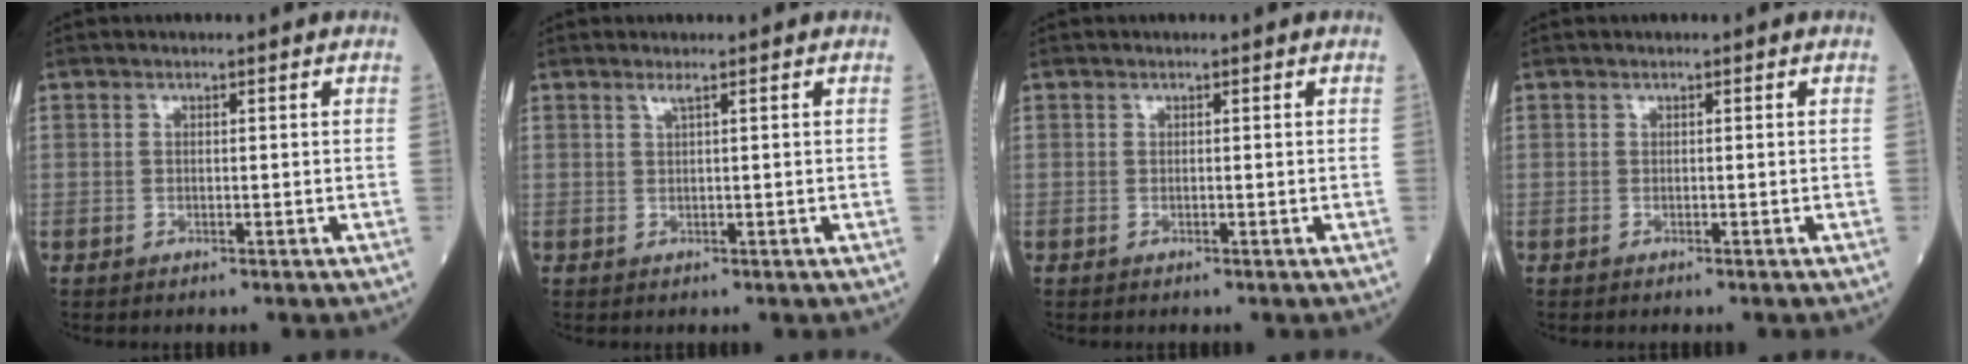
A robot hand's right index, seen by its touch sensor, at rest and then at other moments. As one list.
[{"total": 0.9, "force": [0.5, -0.2, 0.7], "torque": [-0.021, -0.001, 0.013]}, {"total": 0.0}, {"total": 0.0}]